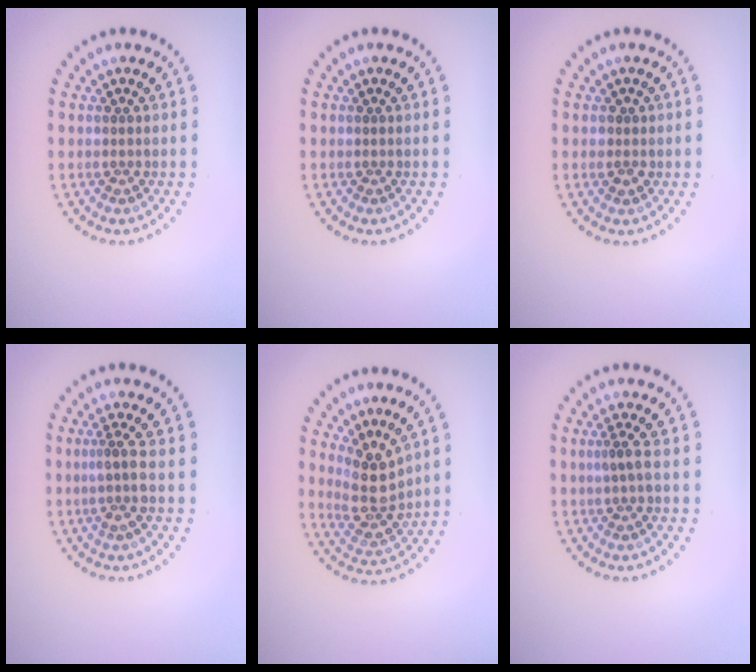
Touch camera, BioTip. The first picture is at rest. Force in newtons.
{"total": 0.0}
{"total": 1.0, "press": 0.9, "slide": 0.4}
{"total": 2.2, "press": 1.5, "slide": 1.6}
{"total": 3.8, "press": 3.3, "slide": 1.9}
{"total": 1.4, "press": 1.2, "slide": 0.6}